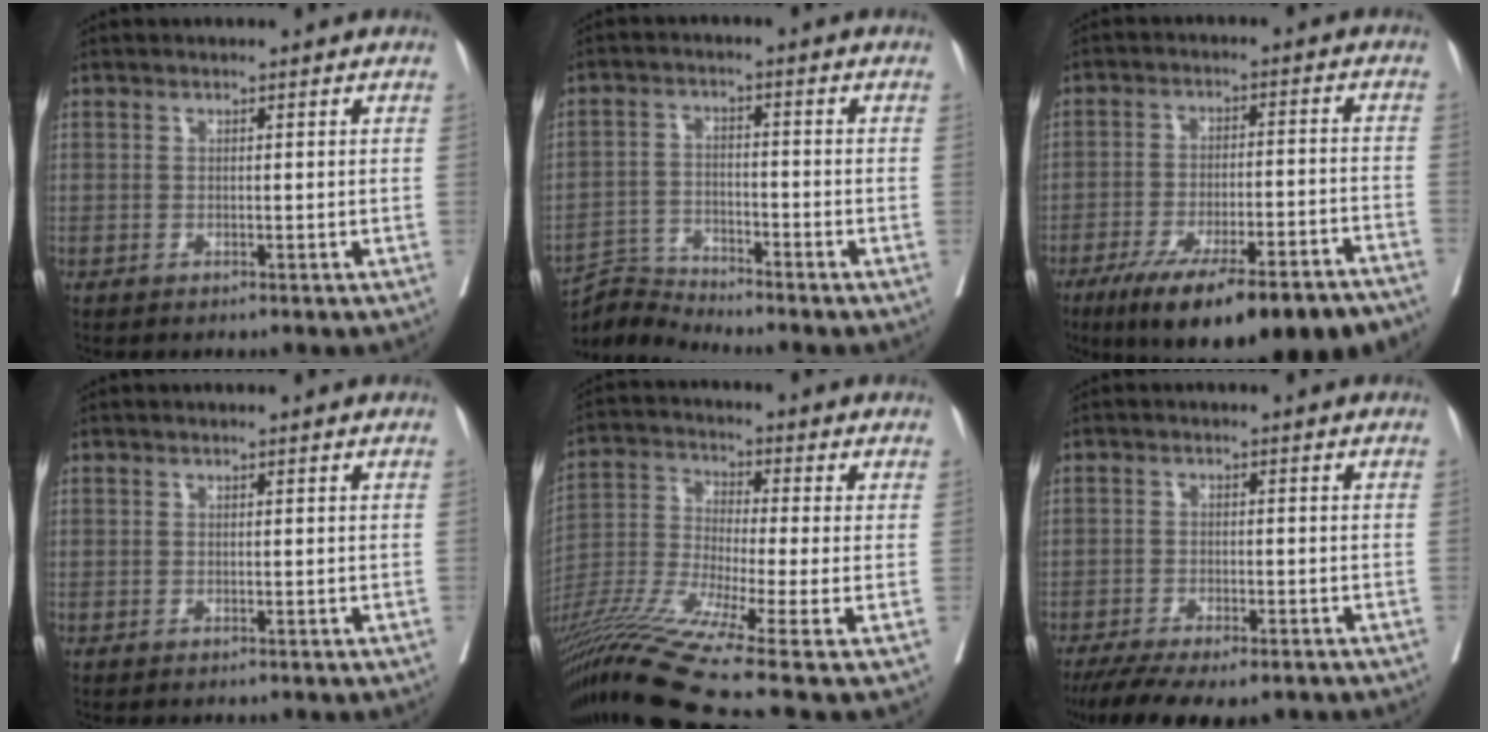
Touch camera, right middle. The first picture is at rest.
{"total": 5.2, "force": [-4.9, -1.3, -1.3], "torque": [0.019, -0.007, -0.093]}
{"total": 20.7, "force": [-15.6, 2.6, 13.3], "torque": [-0.155, -0.014, -0.231]}
{"total": 0.0}
{"total": 17.3, "force": [-12.0, -2.4, 12.2], "torque": [-0.261, -0.033, -0.222]}
{"total": 12.5, "force": [-9.8, 3.6, 6.9], "torque": [-0.129, -0.022, -0.145]}